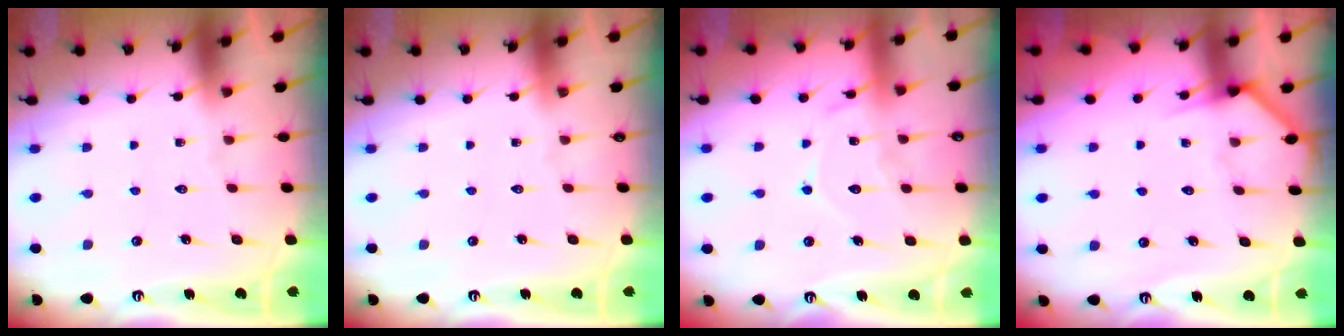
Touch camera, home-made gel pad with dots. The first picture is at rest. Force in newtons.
{"total": 0.0}
{"total": 11.9, "press": 11.8, "slide": 1.1}
{"total": 6.2, "press": 6.2, "slide": 0.2}